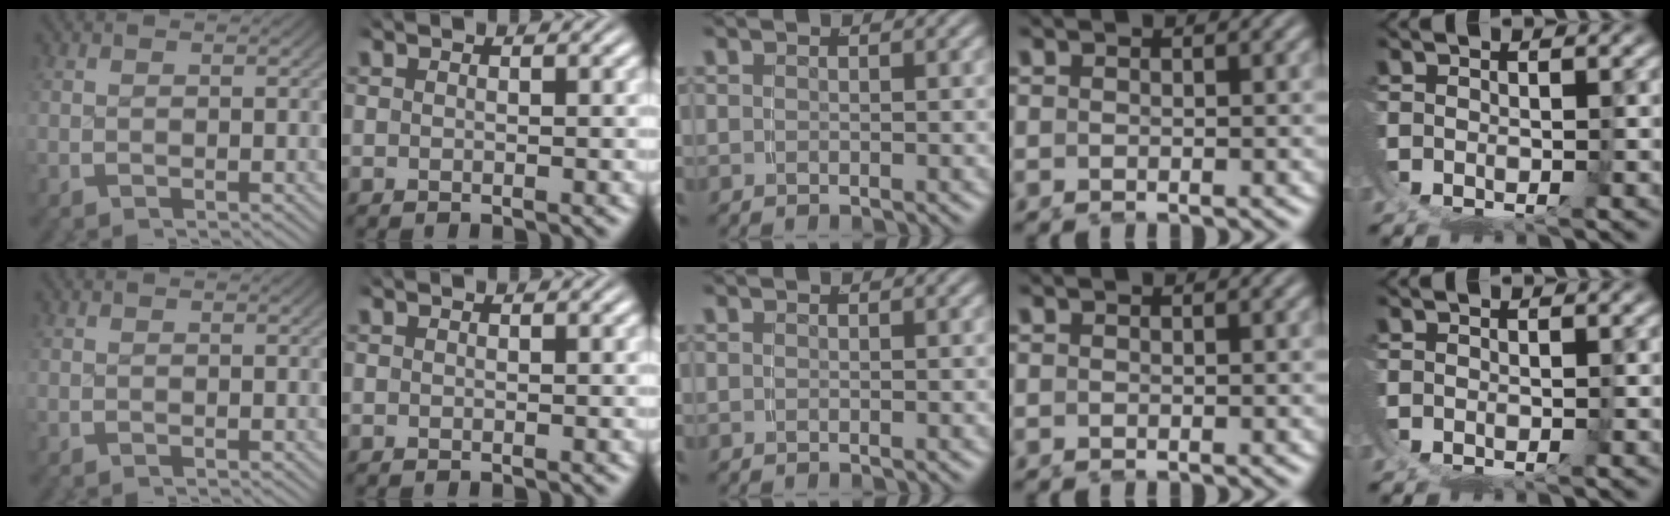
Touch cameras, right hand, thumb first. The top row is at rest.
{}